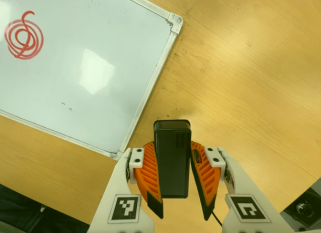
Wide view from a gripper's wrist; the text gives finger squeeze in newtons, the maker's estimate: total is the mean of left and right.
{"total": 11.7, "left": 9.2, "right": 14.2}